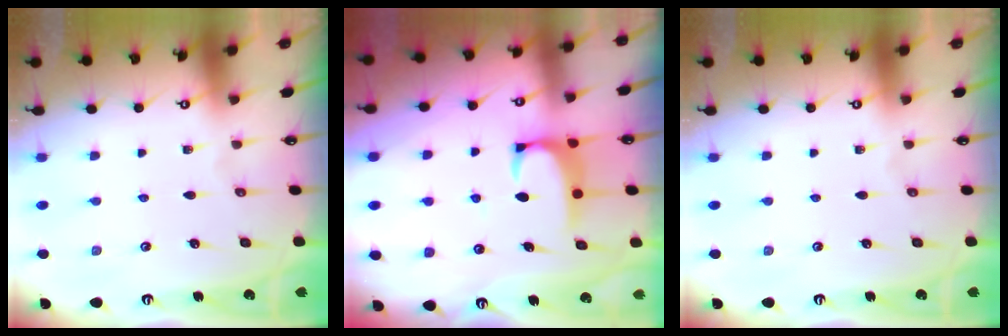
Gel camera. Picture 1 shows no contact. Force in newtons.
{"total": 2.0, "press": 2.0, "slide": 0.3}
{"total": 0.0}